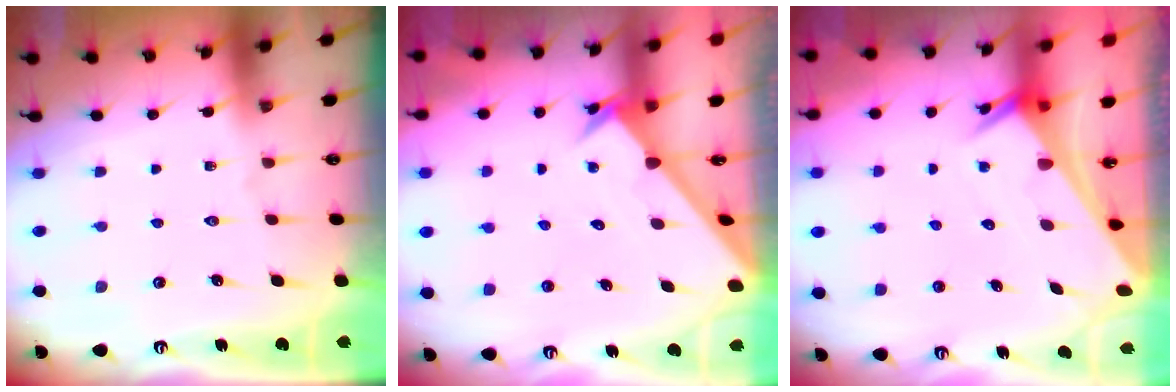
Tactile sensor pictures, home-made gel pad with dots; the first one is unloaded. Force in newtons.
{"total": 2.4, "press": 2.4, "slide": 0.2}
{"total": 2.7, "press": 2.7, "slide": 0.1}